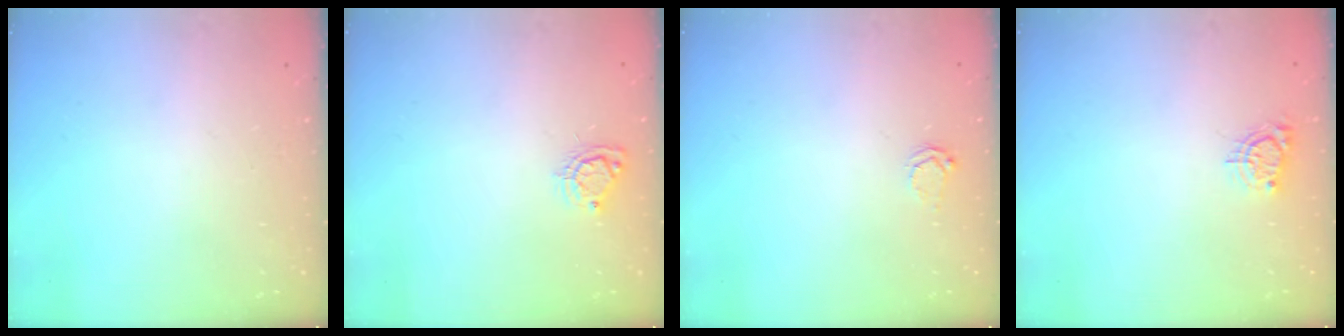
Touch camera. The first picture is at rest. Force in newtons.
{"total": 6.8, "press": 6.8, "slide": 0.5}
{"total": 3.7, "press": 3.7, "slide": 0.5}
{"total": 4.2, "press": 4.2, "slide": 0.4}